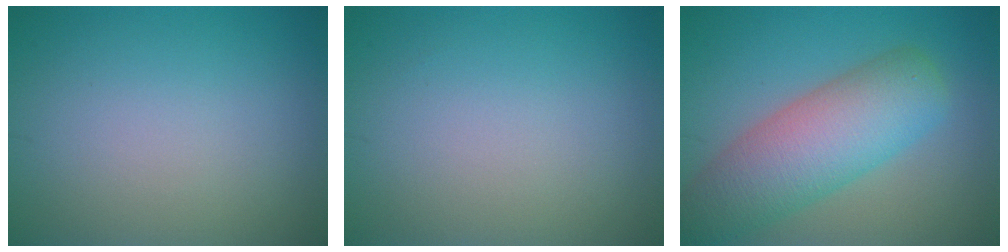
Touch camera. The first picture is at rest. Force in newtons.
{"total": 0.0}
{"total": 8.0, "press": 8.0, "slide": 0.4}